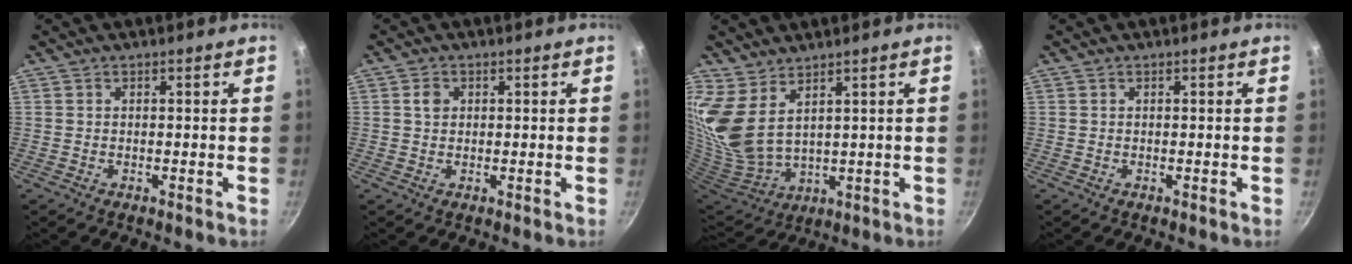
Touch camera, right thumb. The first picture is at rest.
{"total": 2.2, "force": [0.5, 1.8, 1.2], "torque": [-0.012, 0.003, 0.007]}
{"total": 11.0, "force": [6.7, 5.3, 7.0], "torque": [-0.132, -0.065, 0.152]}
{"total": 0.0}